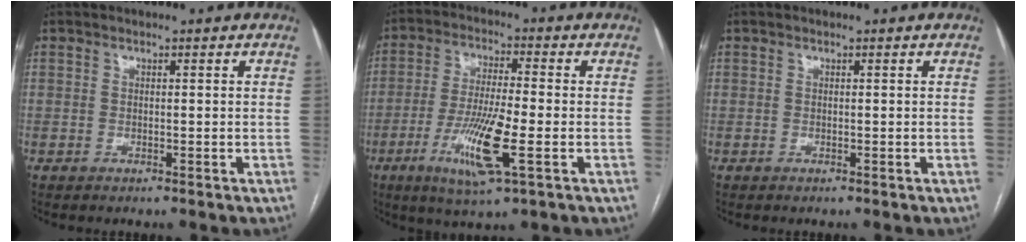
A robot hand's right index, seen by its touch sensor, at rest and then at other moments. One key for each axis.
{"total": 10.9, "fx": -3.7, "fy": 0.8, "fz": 10.3, "tx": -0.201, "ty": -0.018, "tz": -0.067}
{"total": 0.0}